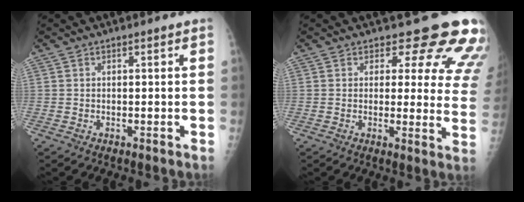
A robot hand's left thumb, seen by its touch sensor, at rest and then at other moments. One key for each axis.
{"total": 13.4, "fx": 11.5, "fy": 5.1, "fz": 4.6, "tx": 0.002, "ty": -0.087, "tz": 0.103}